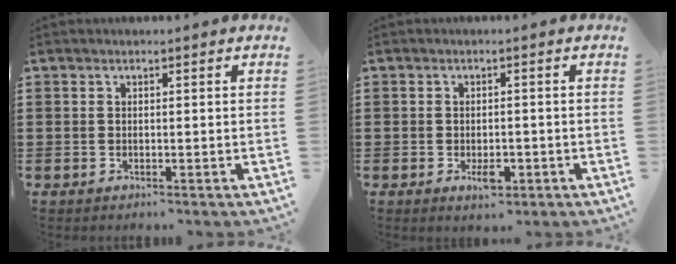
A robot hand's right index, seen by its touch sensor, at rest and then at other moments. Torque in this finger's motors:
{"motor_torque": [0.78, -0.26, 0.10, 0.05]}